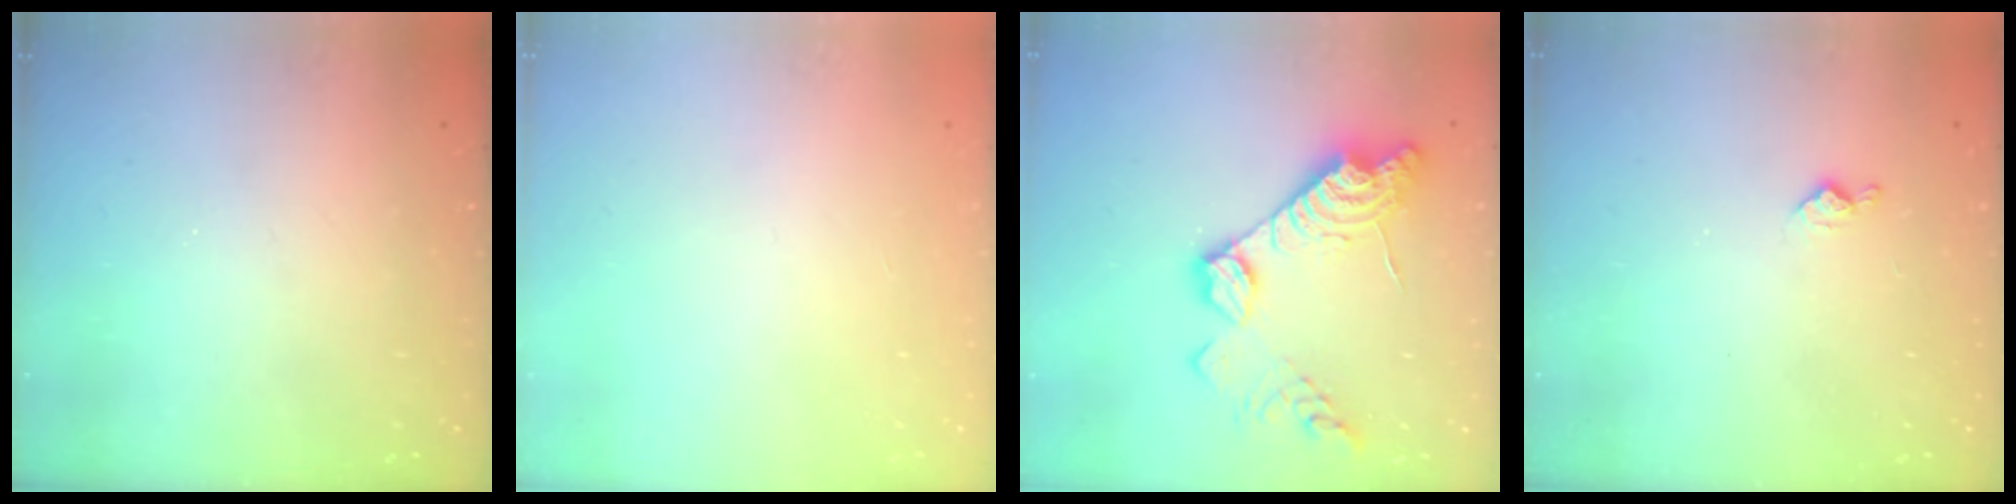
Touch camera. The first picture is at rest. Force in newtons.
{"total": 0.0}
{"total": 18.0, "press": 17.9, "slide": 1.8}
{"total": 6.8, "press": 6.7, "slide": 0.5}